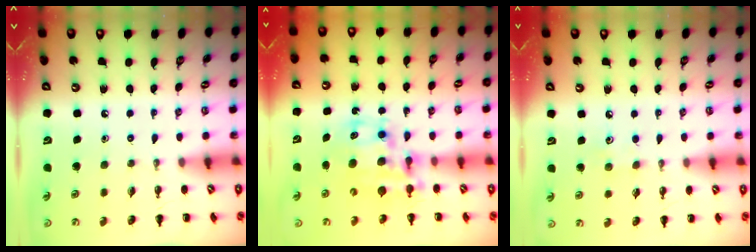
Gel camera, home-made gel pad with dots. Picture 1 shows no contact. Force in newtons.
{"total": 11.0, "press": 10.6, "slide": 2.8}
{"total": 5.1, "press": 4.9, "slide": 1.5}